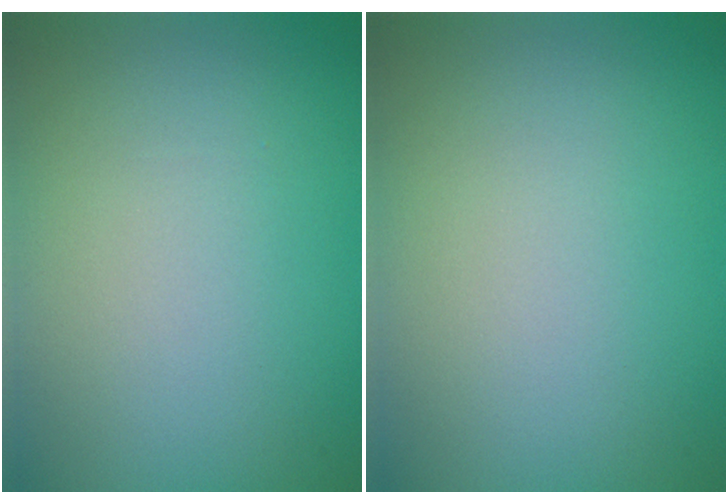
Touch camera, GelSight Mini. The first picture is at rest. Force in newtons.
{"total": 0.0}